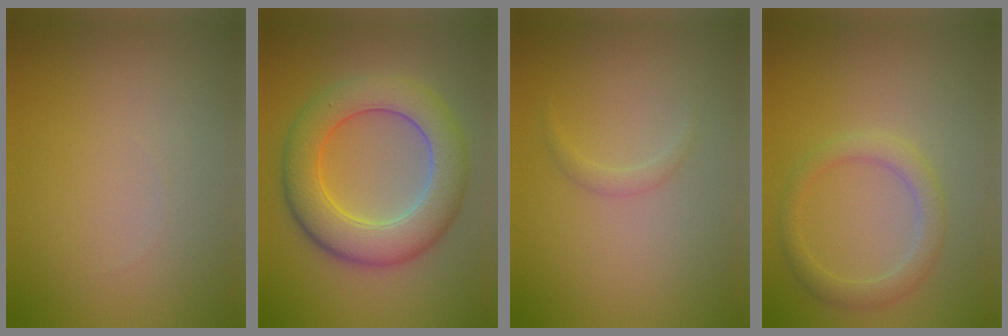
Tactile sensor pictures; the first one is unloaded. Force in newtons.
{"total": 7.9, "press": 7.8, "slide": 0.3}
{"total": 0.8, "press": 0.8, "slide": 0.0}
{"total": 2.4, "press": 2.4, "slide": 0.2}